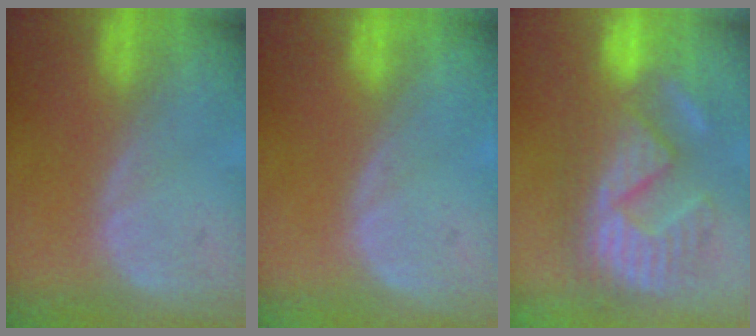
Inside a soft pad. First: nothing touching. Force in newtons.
{"total": 0.0}
{"total": 10.7, "press": 10.4, "slide": 2.5}